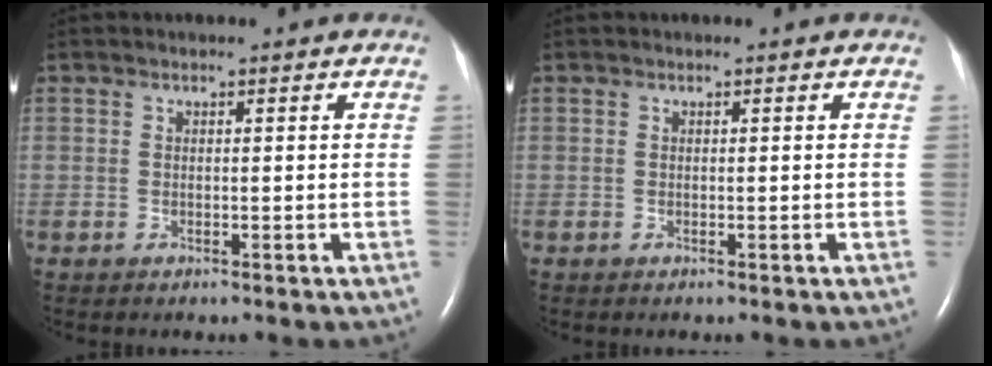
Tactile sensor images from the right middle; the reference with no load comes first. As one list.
[{"total": 0.0}]